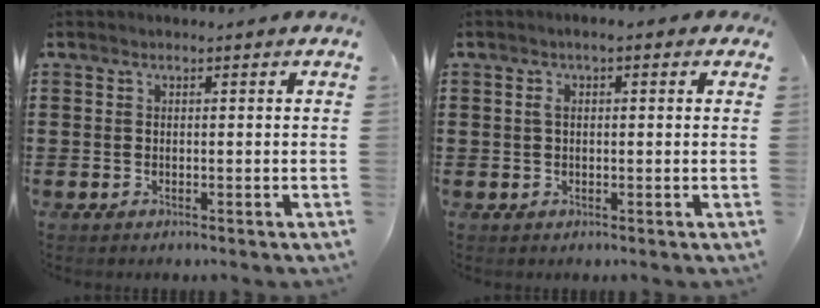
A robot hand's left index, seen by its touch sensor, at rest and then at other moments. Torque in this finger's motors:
{"motor_torque": [1.14, -0.99, 0.39, 0.06]}